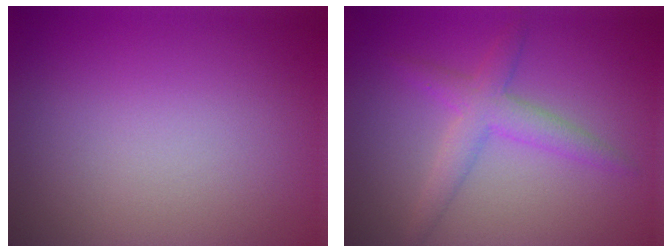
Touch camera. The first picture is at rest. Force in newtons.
{"total": 3.1, "press": 3.1, "slide": 0.2}